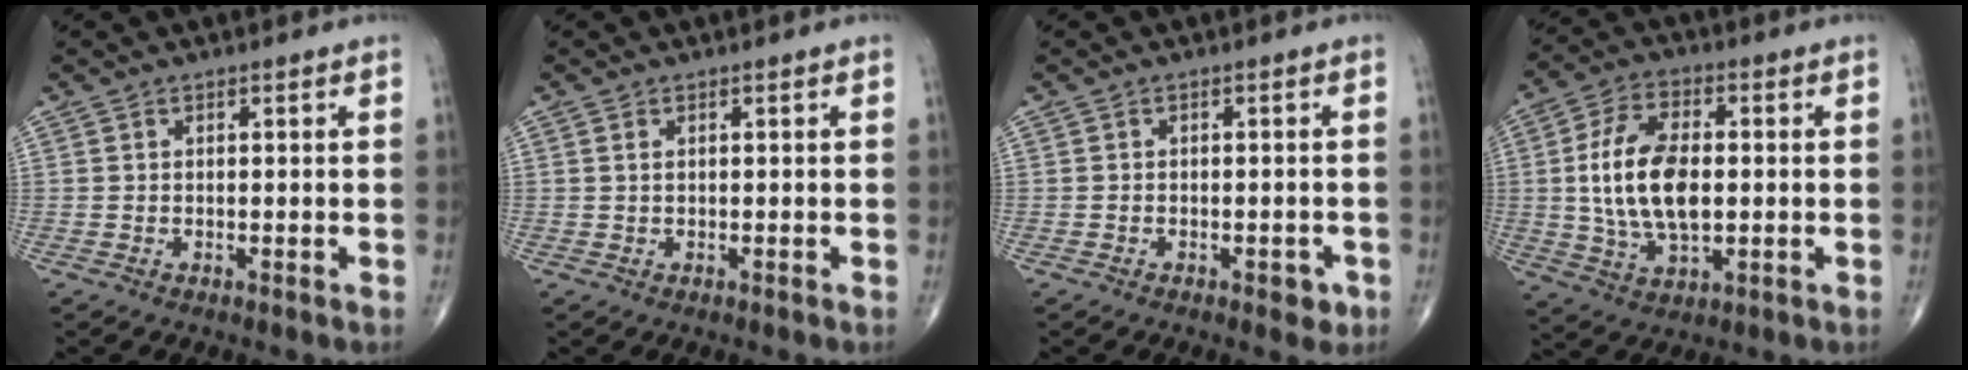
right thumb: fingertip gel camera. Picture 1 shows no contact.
{"total": 0.6, "force": [0.3, 0.3, 0.5], "torque": [-0.011, 0.005, 0.007]}
{"total": 2.5, "force": [-1.2, 1.3, 1.7], "torque": [-0.010, 0.006, -0.014]}
{"total": 14.9, "force": [0.3, 7.9, 12.6], "torque": [-0.238, 0.003, 0.006]}